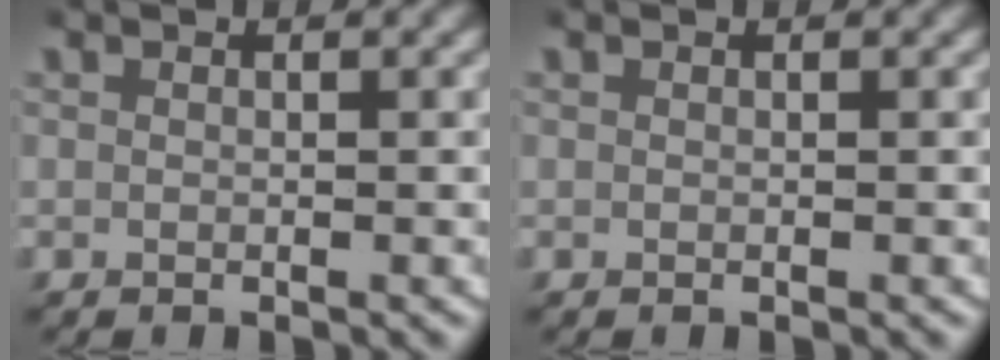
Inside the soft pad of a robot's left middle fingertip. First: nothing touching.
{"total": 0.0}